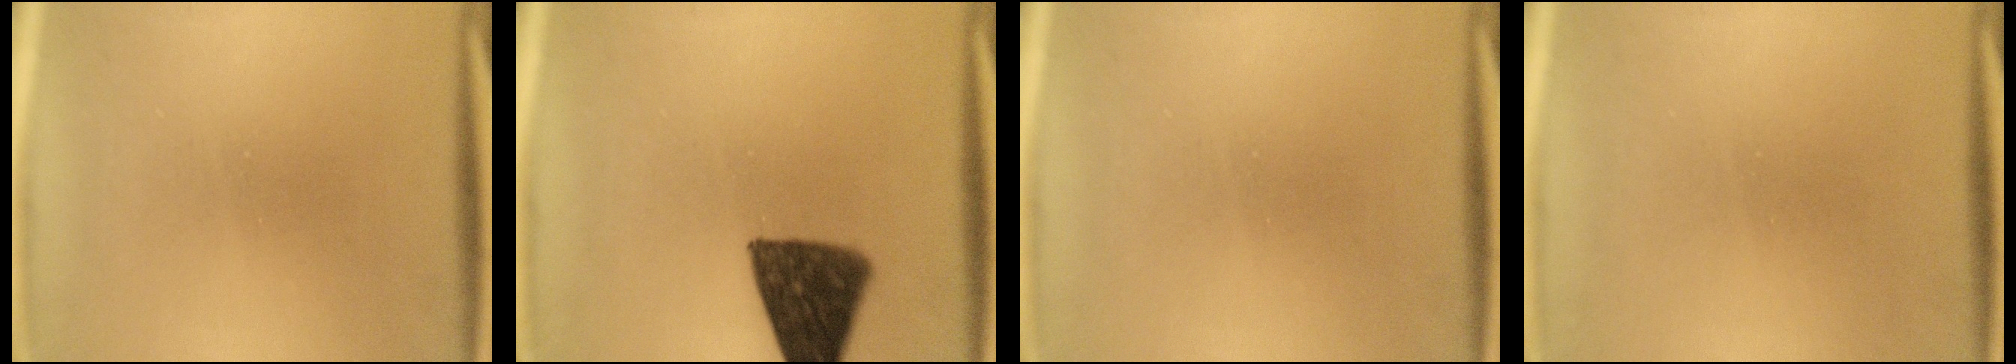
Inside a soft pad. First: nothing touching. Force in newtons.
{"total": 11.6}
{"total": 0.0}
{"total": 1.6}